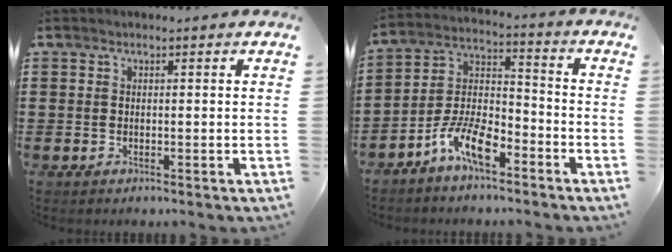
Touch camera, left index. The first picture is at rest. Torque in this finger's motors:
{"motor_torque": [0.78, 0.78, 0.41, 0.11]}